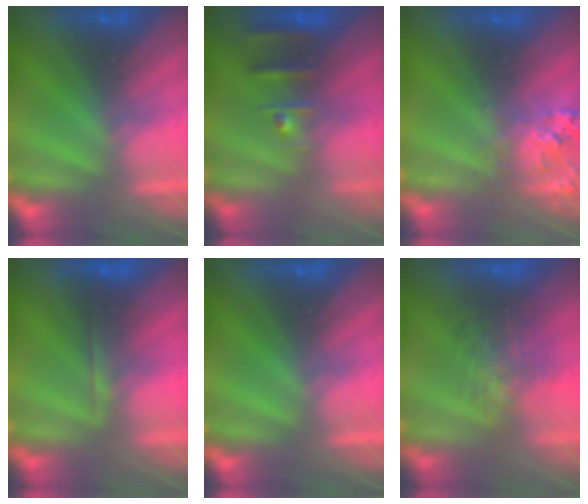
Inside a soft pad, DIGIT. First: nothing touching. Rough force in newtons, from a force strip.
{"total": 2.5}
{"total": 2.6}
{"total": 1.9}
{"total": 0.0}
{"total": 7.5}